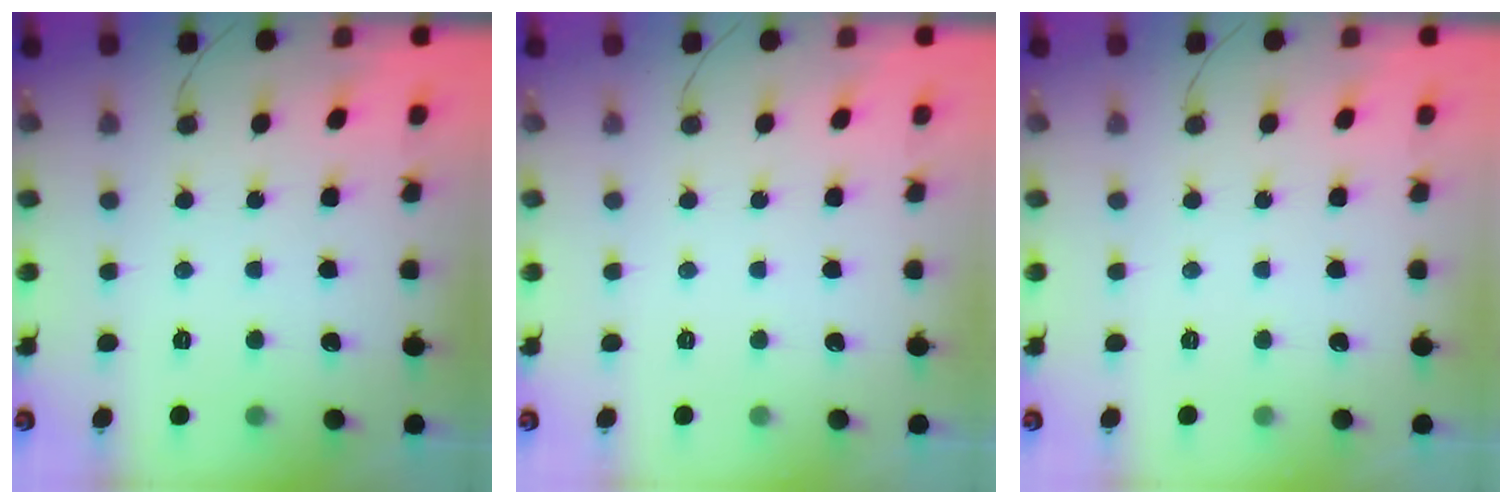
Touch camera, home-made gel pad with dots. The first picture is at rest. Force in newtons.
{"total": 0.0}
{"total": 0.0}